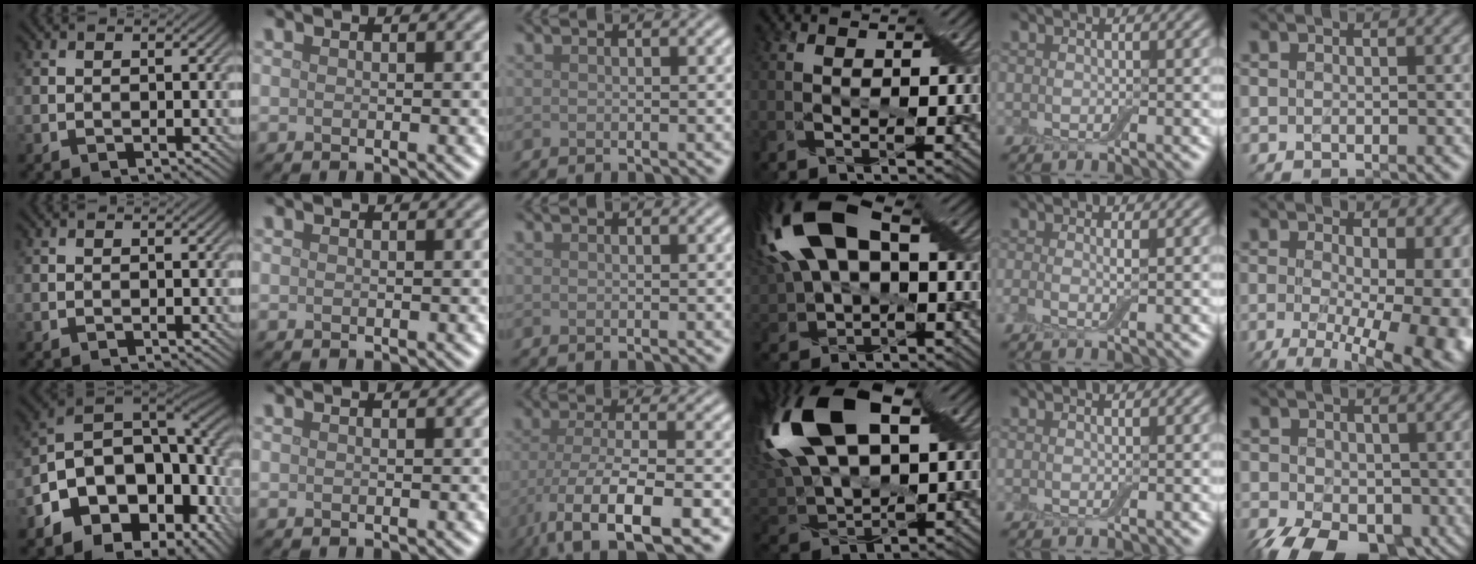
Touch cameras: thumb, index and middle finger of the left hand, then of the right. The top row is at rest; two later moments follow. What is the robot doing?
{"motion": "wrap", "object": "adhesive wrap"}